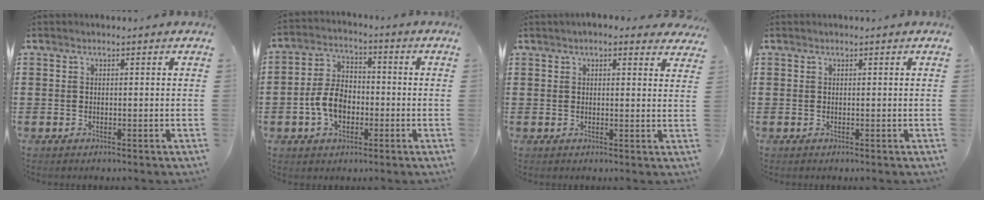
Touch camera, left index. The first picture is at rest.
{"total": 7.0, "force": [-2.0, 4.6, 4.9], "torque": [-0.123, 0.003, -0.047]}
{"total": 2.6, "force": [2.2, 0.7, 1.2], "torque": [-0.030, 0.003, 0.040]}
{"total": 0.0}